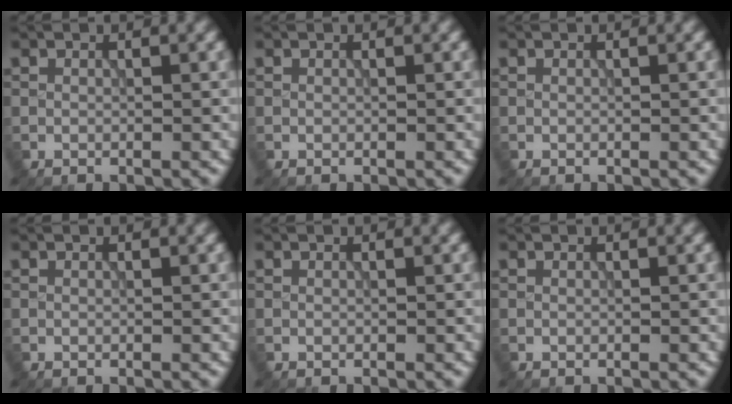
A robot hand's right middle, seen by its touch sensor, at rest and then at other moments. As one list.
[{"total": 0.0}, {"total": 0.0}, {"total": 0.0}, {"total": 0.0}, {"total": 0.0}]